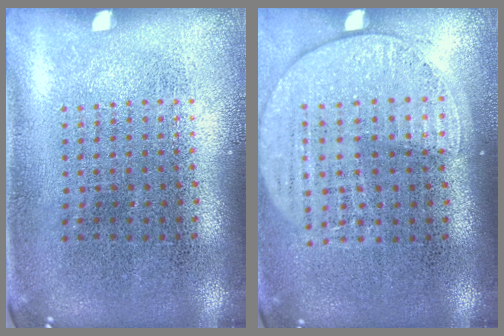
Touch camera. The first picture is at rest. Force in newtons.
{"total": 1.4, "press": 1.3, "slide": 0.5}